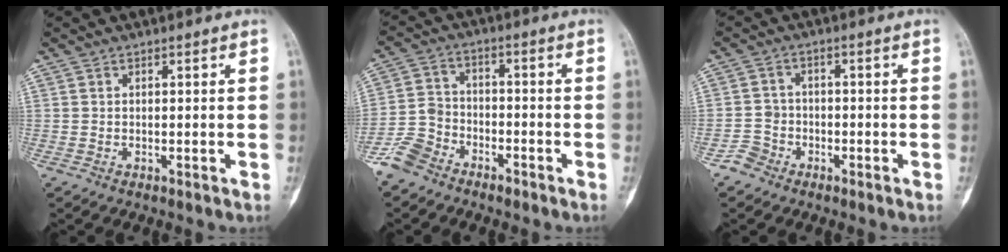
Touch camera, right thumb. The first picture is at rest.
{"total": 7.3, "force": [-5.5, 4.3, 2.0], "torque": [-0.034, 0.027, -0.120]}
{"total": 3.7, "force": [-2.3, 2.8, 0.2], "torque": [0.014, 0.020, -0.051]}